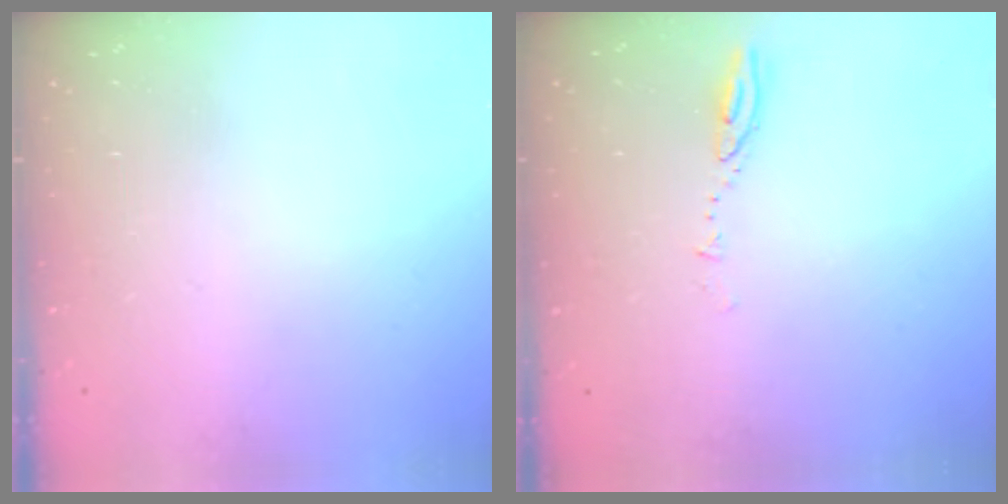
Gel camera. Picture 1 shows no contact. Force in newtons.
{"total": 4.5, "press": 4.4, "slide": 0.5}